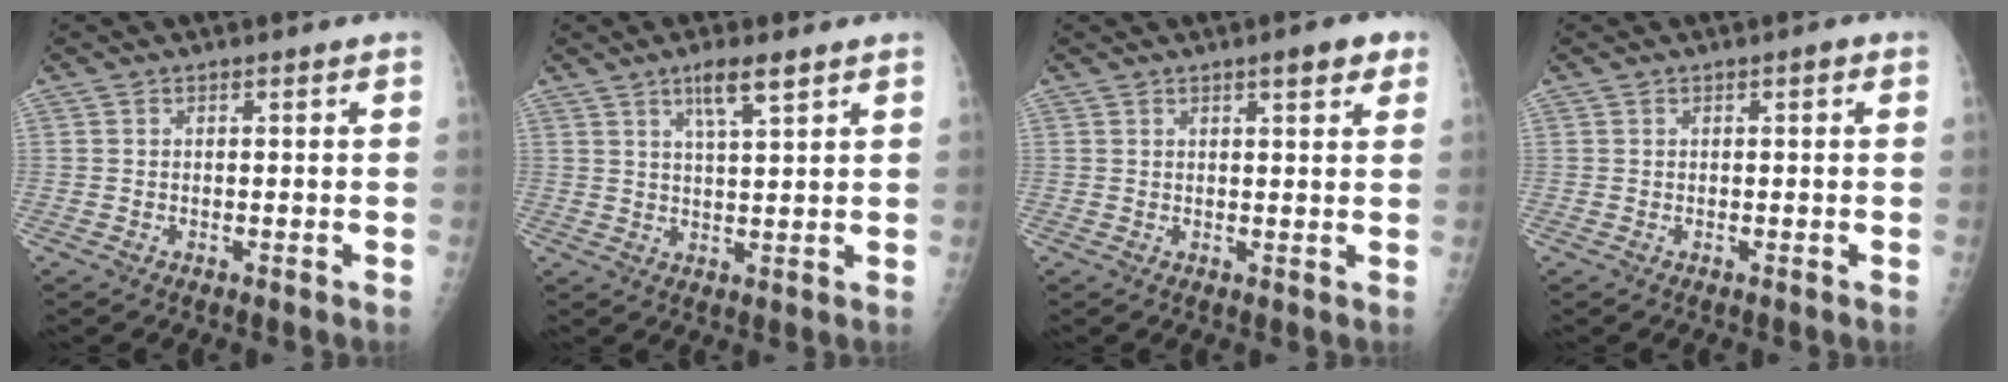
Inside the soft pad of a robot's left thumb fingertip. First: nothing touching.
{"total": 5.6, "force": [3.4, 0.9, 4.3], "torque": [-0.078, -0.017, 0.063]}
{"total": 4.5, "force": [2.5, 1.2, 3.5], "torque": [-0.033, -0.007, 0.031]}
{"total": 0.8, "force": [0.2, 0.3, 0.7], "torque": [-0.010, 0.002, 0.000]}